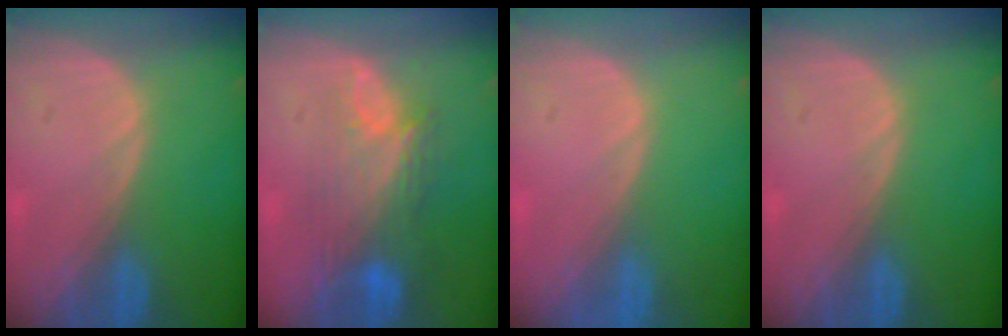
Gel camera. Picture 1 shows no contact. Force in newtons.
{"total": 9.6, "press": 8.1, "slide": 5.1}
{"total": 0.0}
{"total": 0.0}